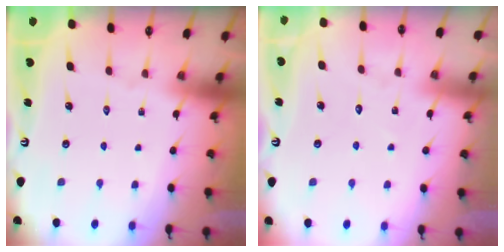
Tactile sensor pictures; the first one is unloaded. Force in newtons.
{"total": 3.4, "press": 3.4, "slide": 0.4}